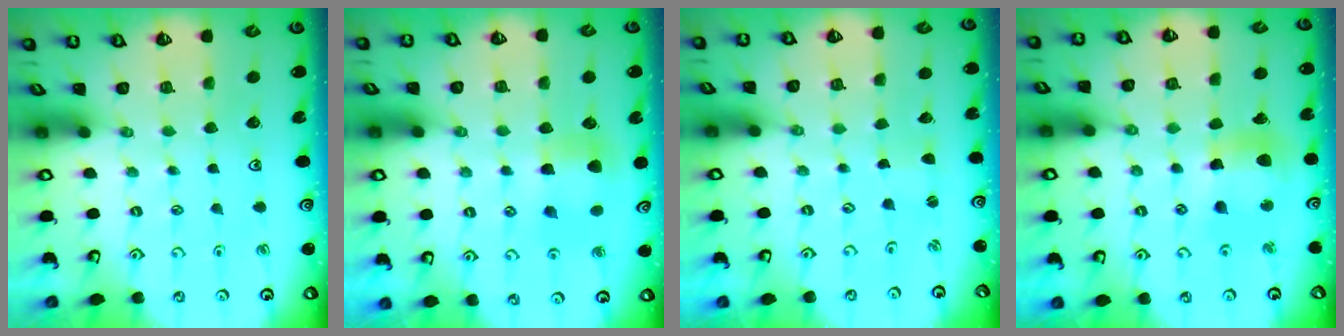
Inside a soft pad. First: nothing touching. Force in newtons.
{"total": 5.9, "press": 5.9, "slide": 0.4}
{"total": 0.9, "press": 0.9, "slide": 0.1}
{"total": 11.1, "press": 10.9, "slide": 2.1}